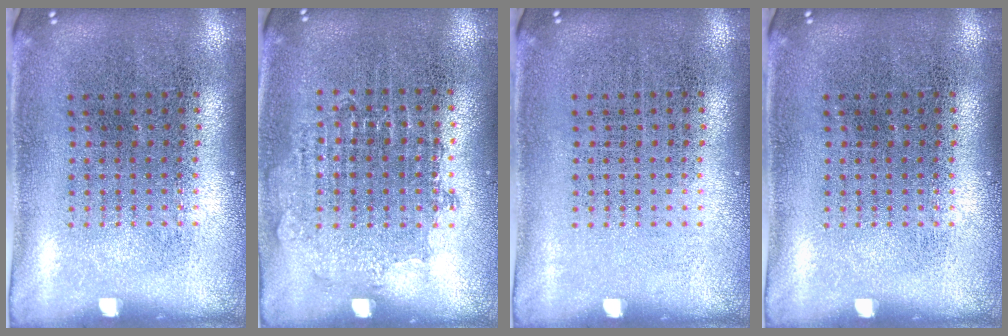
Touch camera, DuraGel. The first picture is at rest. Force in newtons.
{"total": 0.8, "press": 0.8, "slide": 0.1}
{"total": 0.0}
{"total": 0.0}